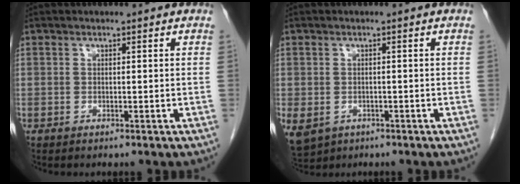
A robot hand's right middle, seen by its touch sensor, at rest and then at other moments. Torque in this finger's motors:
{"motor_torque": [0.45, -0.47, 0.38, 0.08]}